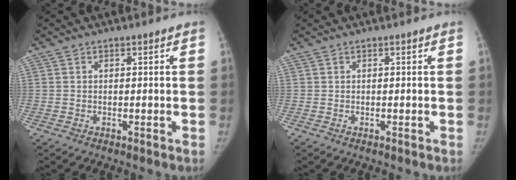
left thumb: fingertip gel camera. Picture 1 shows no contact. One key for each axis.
{"total": 0.0}